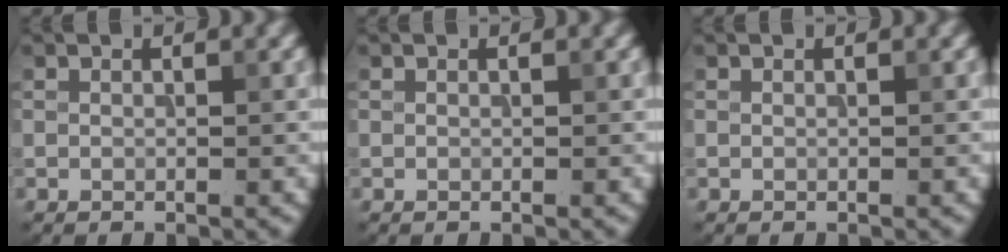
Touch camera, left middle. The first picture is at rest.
{"total": 0.0}
{"total": 0.0}